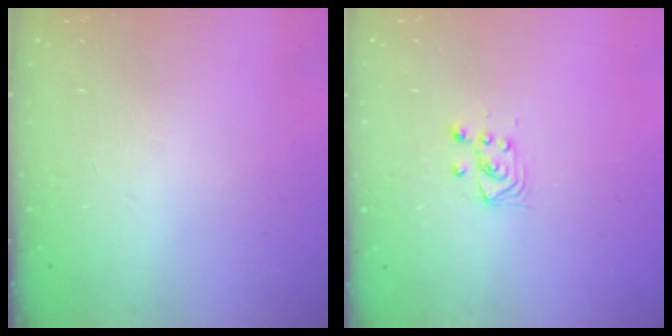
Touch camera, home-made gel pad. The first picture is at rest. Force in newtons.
{"total": 2.9, "press": 2.7, "slide": 1.0}